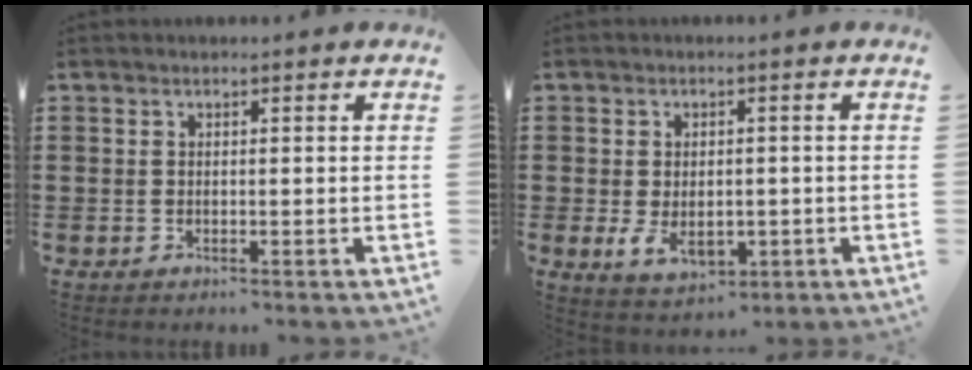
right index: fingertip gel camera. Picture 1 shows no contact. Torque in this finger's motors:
{"motor_torque": [1.10, 1.04, 0.27, 0.06]}